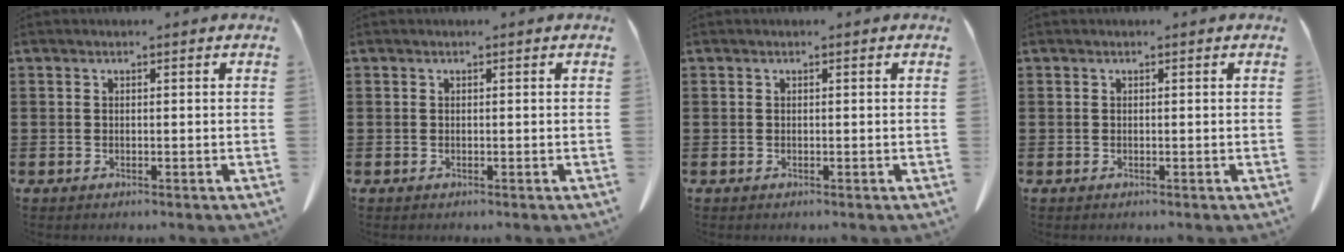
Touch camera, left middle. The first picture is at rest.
{"total": 0.0}
{"total": 0.0}
{"total": 0.0}